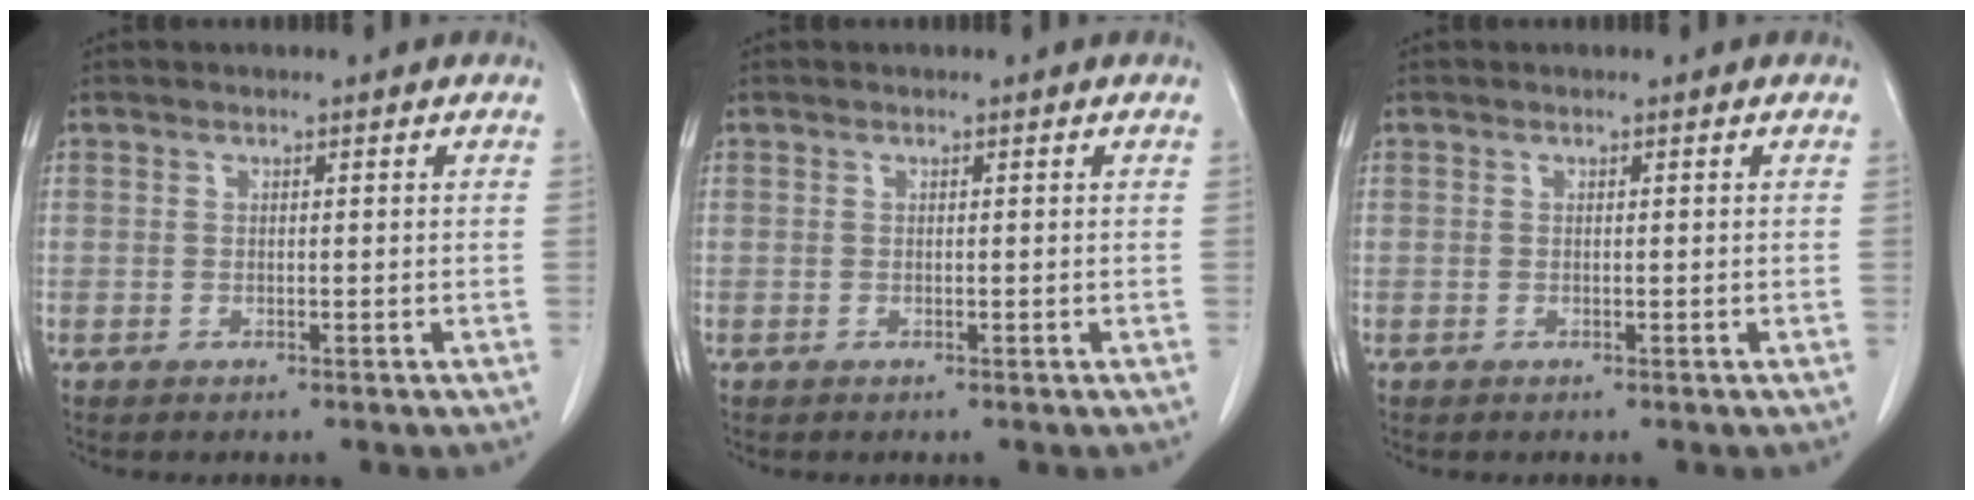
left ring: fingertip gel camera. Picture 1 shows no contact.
{"total": 0.0}
{"total": 0.0}